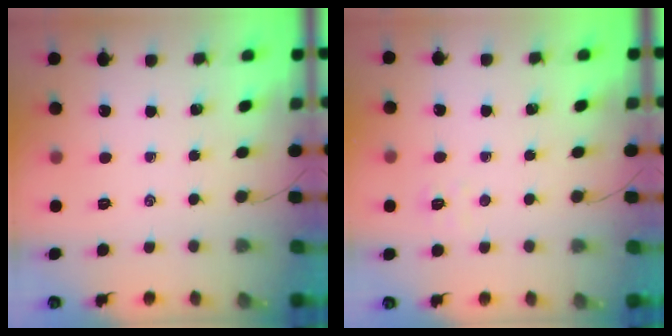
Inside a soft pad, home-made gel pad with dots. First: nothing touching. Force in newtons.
{"total": 3.6, "press": 3.4, "slide": 1.1}